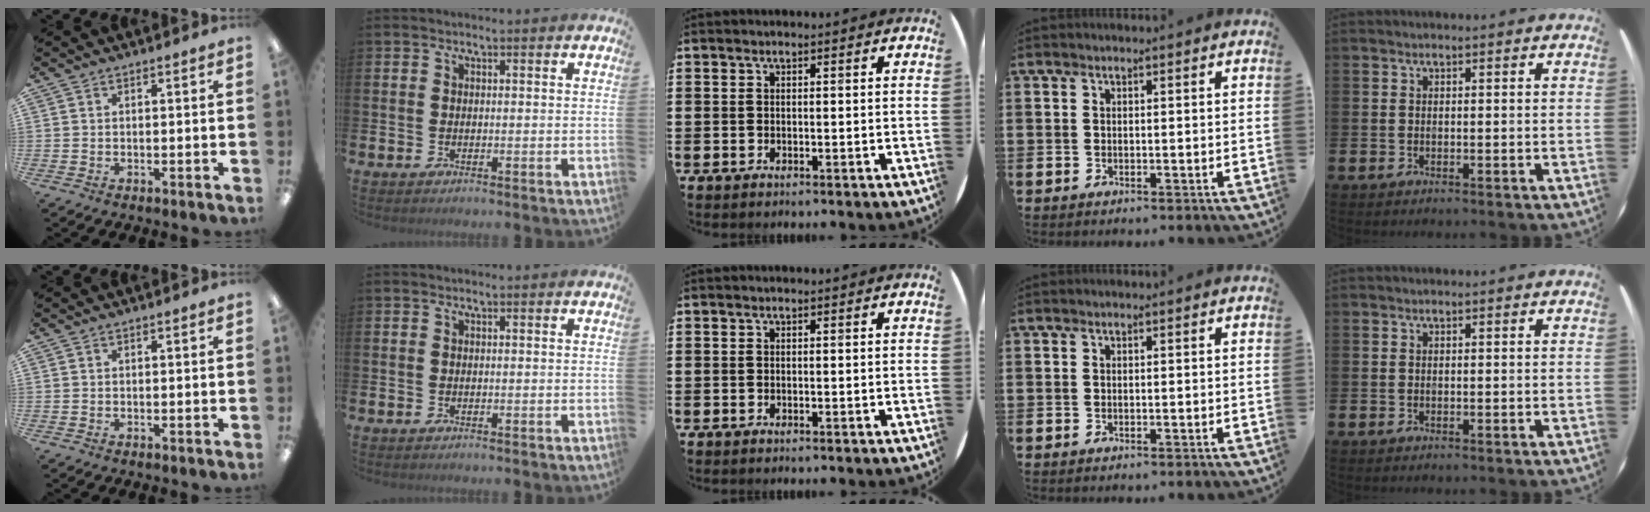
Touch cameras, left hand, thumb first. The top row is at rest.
{}